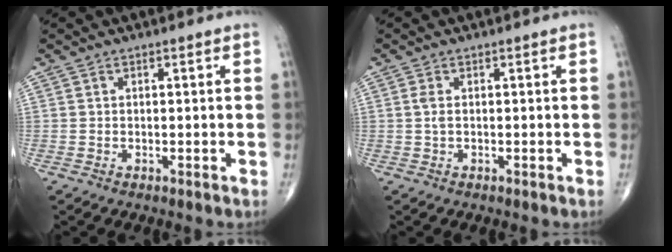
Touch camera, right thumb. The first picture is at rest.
{"total": 1.3, "force": [0.2, 0.5, 1.2], "torque": [-0.033, 0.002, 0.005]}